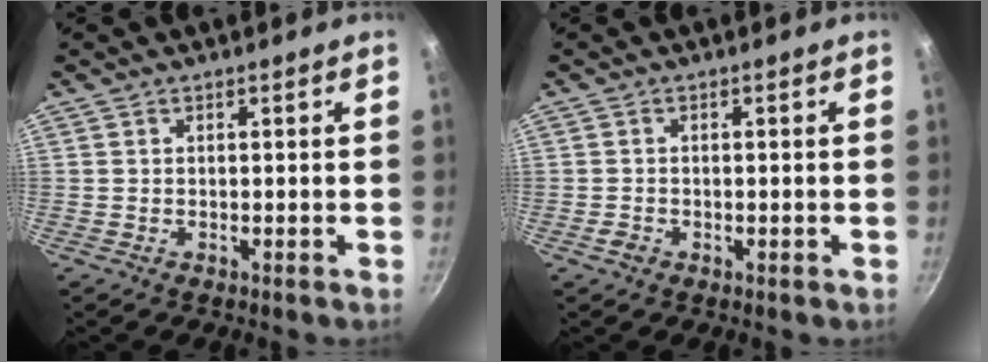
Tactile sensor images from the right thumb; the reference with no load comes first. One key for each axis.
{"total": 1.6, "fx": -0.7, "fy": 1.2, "fz": 0.8, "tx": -0.016, "ty": 0.003, "tz": -0.015}